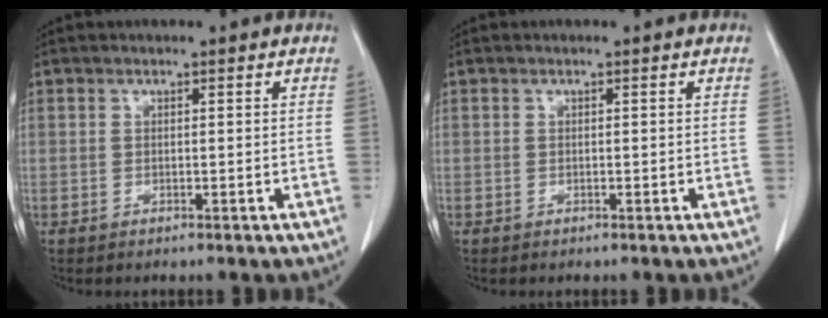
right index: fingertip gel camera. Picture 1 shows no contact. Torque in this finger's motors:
{"motor_torque": [0.08, -0.06, 0.02, 0.02]}